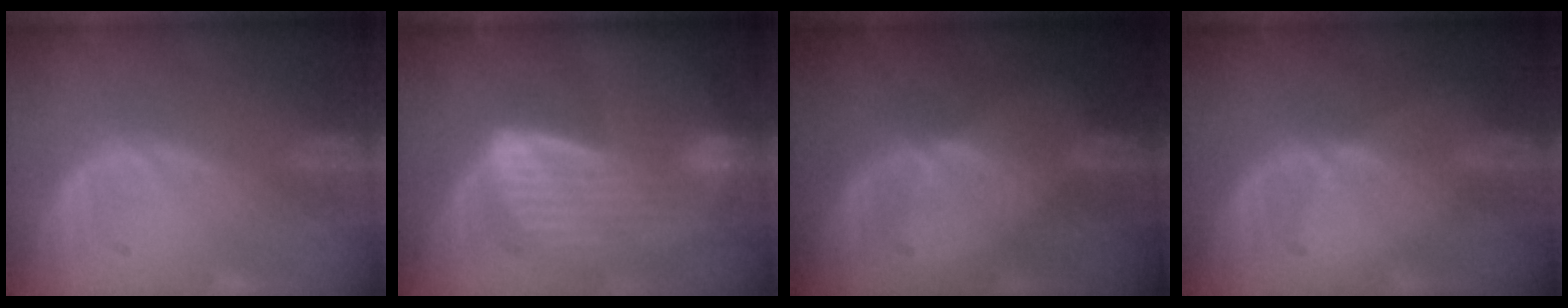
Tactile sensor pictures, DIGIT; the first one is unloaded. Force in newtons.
{"total": 7.6, "press": 7.2, "slide": 2.2}
{"total": 2.7, "press": 2.7, "slide": 0.3}
{"total": 1.4, "press": 0.9, "slide": 1.1}